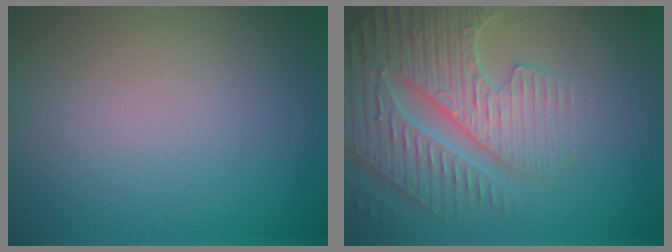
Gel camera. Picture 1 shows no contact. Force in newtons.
{"total": 5.3, "press": 5.1, "slide": 1.4}